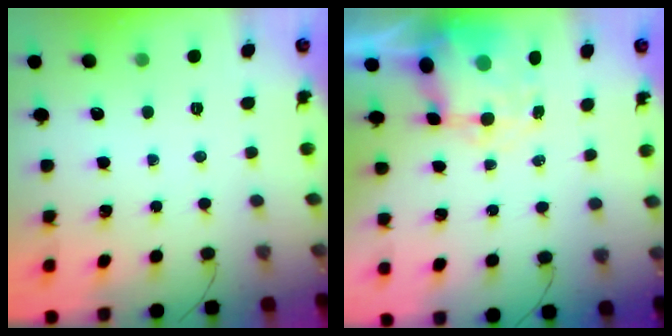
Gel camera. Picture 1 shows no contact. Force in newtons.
{"total": 7.7, "press": 7.5, "slide": 1.8}